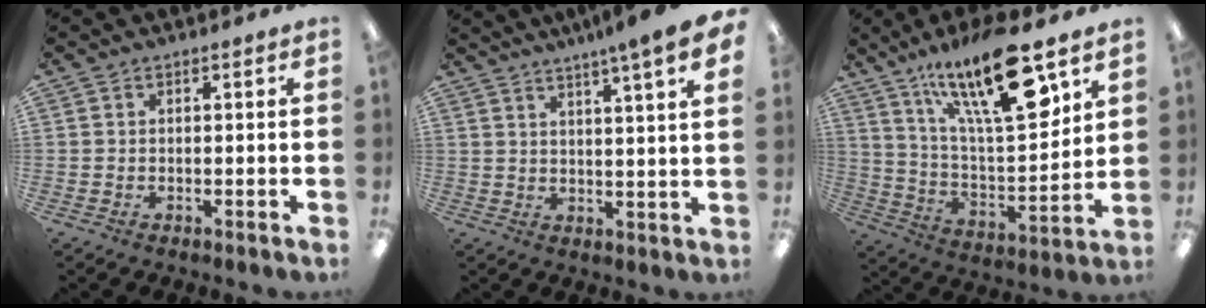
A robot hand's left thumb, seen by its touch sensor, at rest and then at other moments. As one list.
[{"total": 7.1, "force": [4.9, -0.1, 5.1], "torque": [-0.078, -0.030, 0.077]}, {"total": 23.4, "force": [14.6, 7.1, 16.8], "torque": [-0.282, -0.075, 0.235]}]